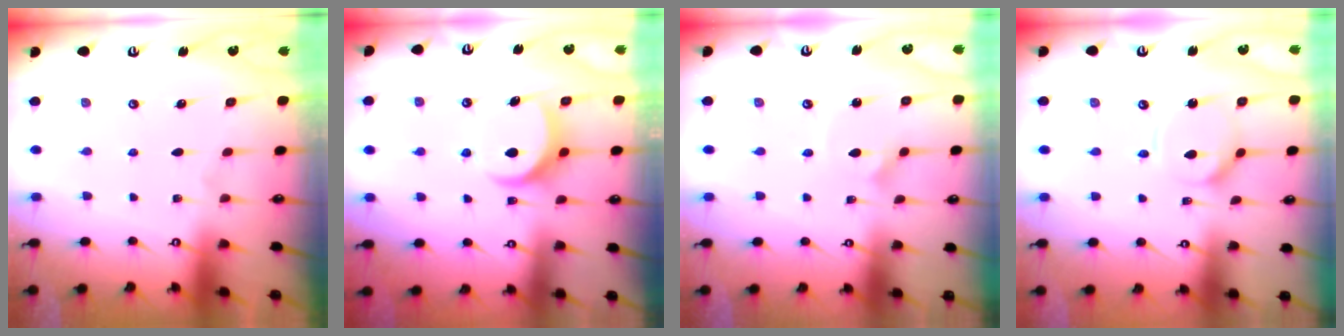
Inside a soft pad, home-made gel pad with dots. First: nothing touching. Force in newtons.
{"total": 6.9, "press": 6.9, "slide": 0.7}
{"total": 2.3, "press": 2.3, "slide": 0.3}
{"total": 10.5, "press": 10.4, "slide": 1.1}